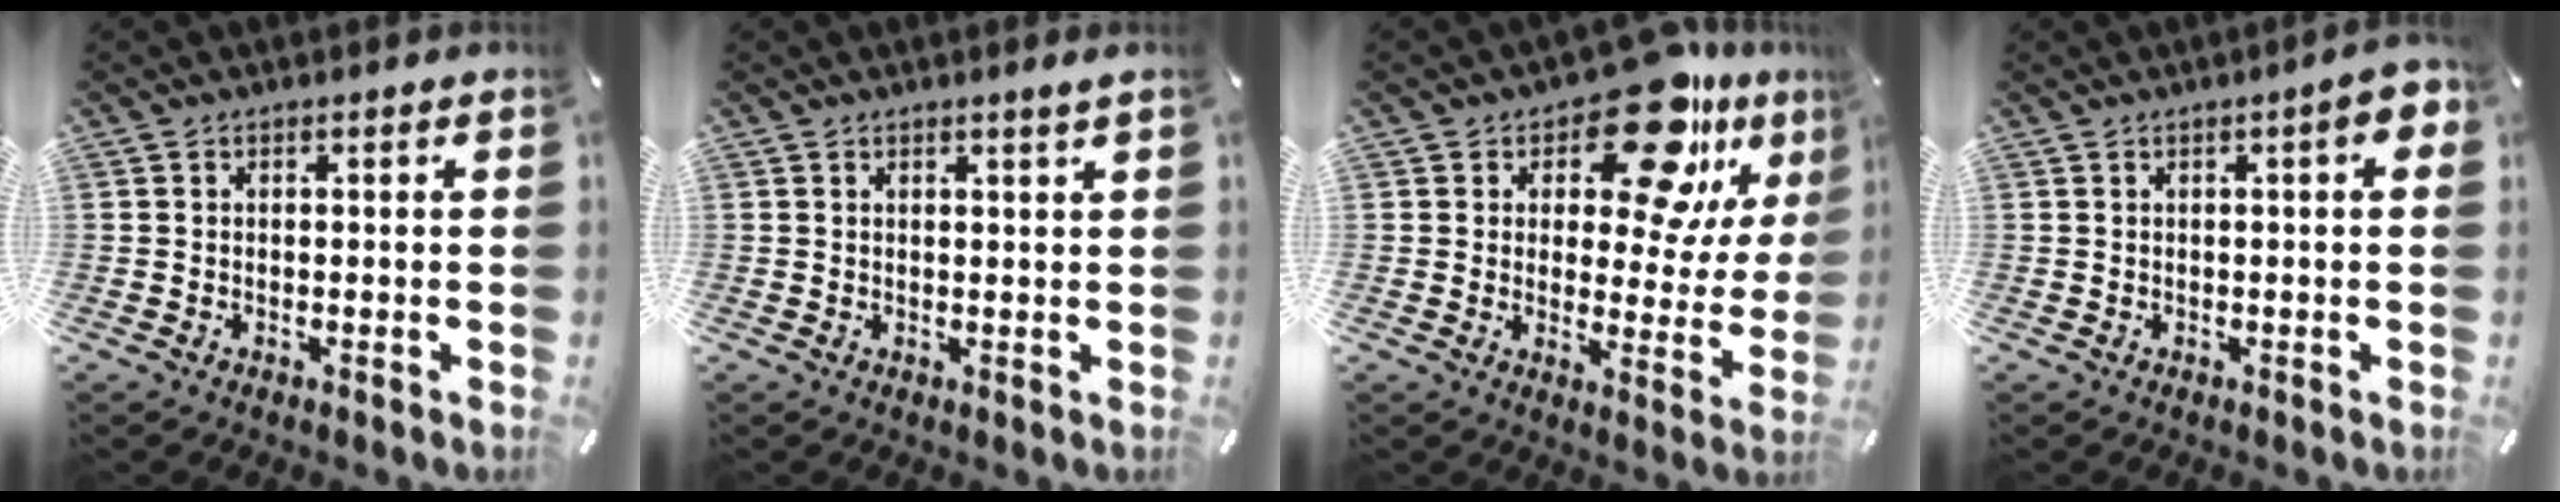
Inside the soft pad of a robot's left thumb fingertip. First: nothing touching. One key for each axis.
{"total": 1.3, "fx": 1.1, "fy": -0.1, "fz": 0.8, "tx": -0.016, "ty": -0.002, "tz": 0.019}
{"total": 17.9, "fx": 11.8, "fy": 7.9, "fz": 10.8, "tx": -0.158, "ty": -0.075, "tz": 0.197}
{"total": 4.5, "fx": 1.1, "fy": 1.1, "fz": 4.2, "tx": -0.063, "ty": 0.001, "tz": 0.016}